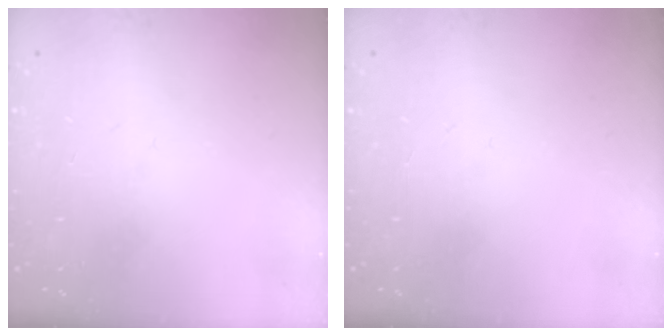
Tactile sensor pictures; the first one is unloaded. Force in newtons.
{"total": 0.0}